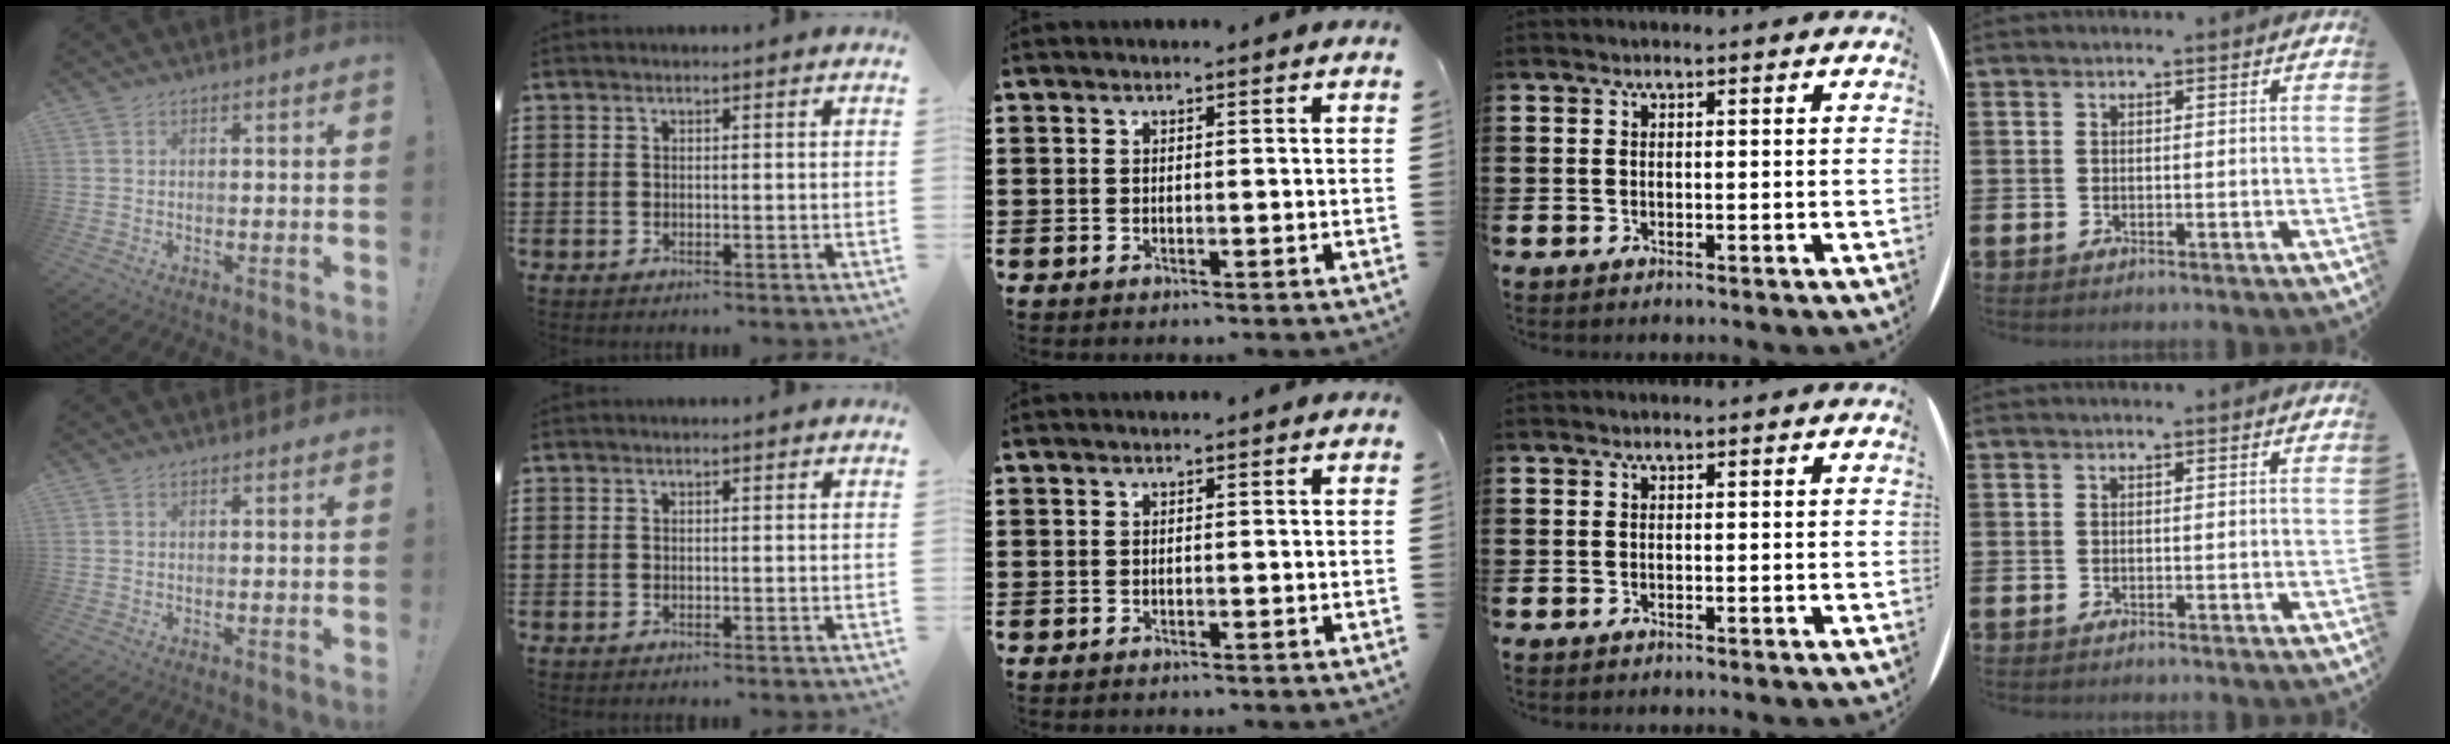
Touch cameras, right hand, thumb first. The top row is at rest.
{}